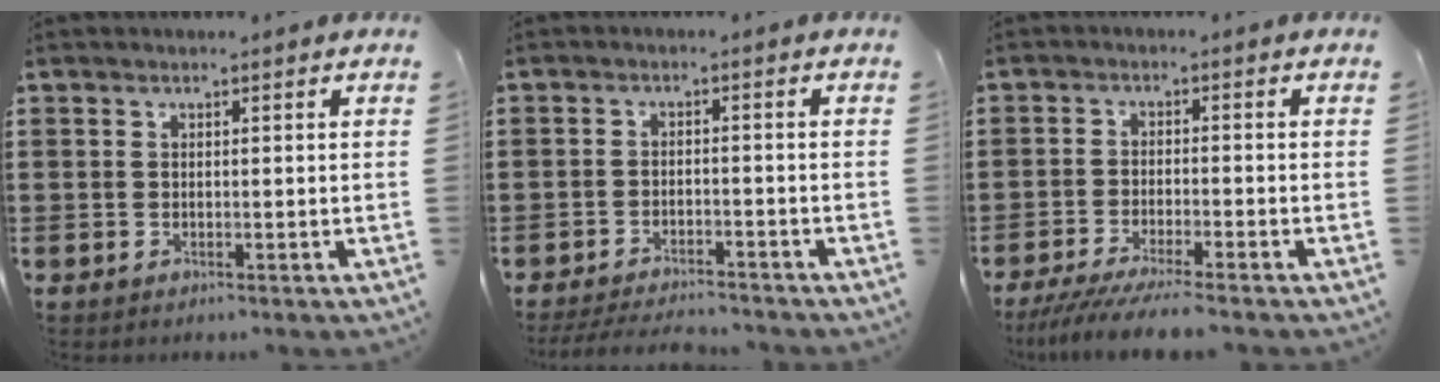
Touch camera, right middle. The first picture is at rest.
{"total": 3.7, "force": [-3.6, 0.4, 0.8], "torque": [-0.020, -0.002, -0.076]}
{"total": 4.8, "force": [-4.5, -0.1, 1.8], "torque": [-0.044, -0.019, -0.089]}